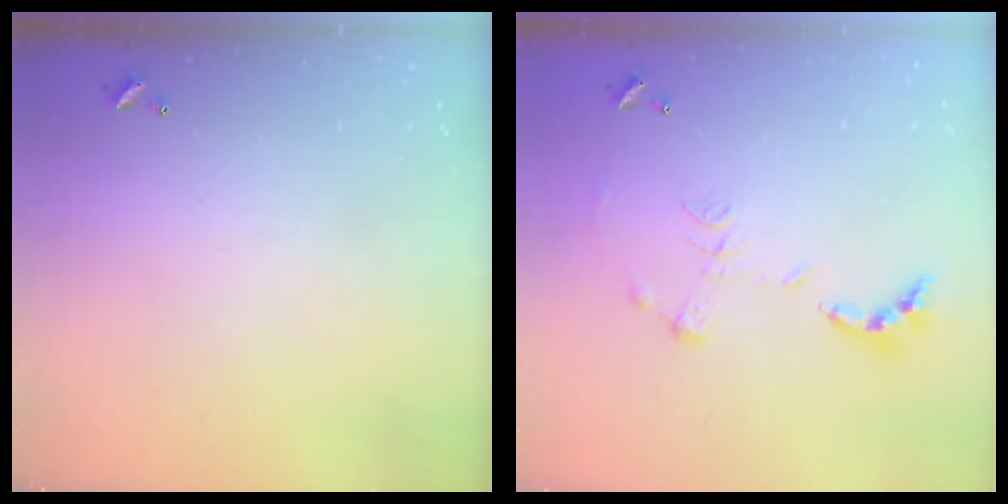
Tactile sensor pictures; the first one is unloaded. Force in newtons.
{"total": 1.1, "press": 1.0, "slide": 0.4}